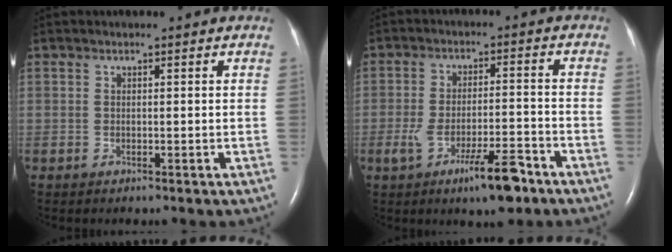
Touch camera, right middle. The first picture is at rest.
{"total": 8.8, "force": [-5.2, 1.6, 6.9], "torque": [-0.123, -0.005, -0.079]}